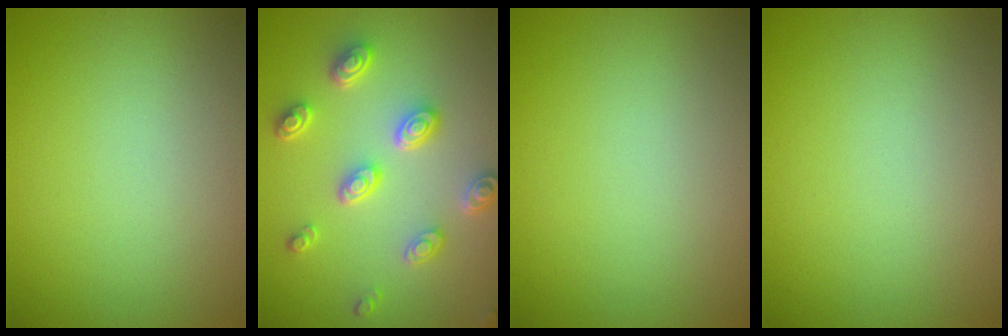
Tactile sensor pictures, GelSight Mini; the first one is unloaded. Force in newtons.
{"total": 4.4, "press": 3.6, "slide": 2.6}
{"total": 0.0}
{"total": 0.0}